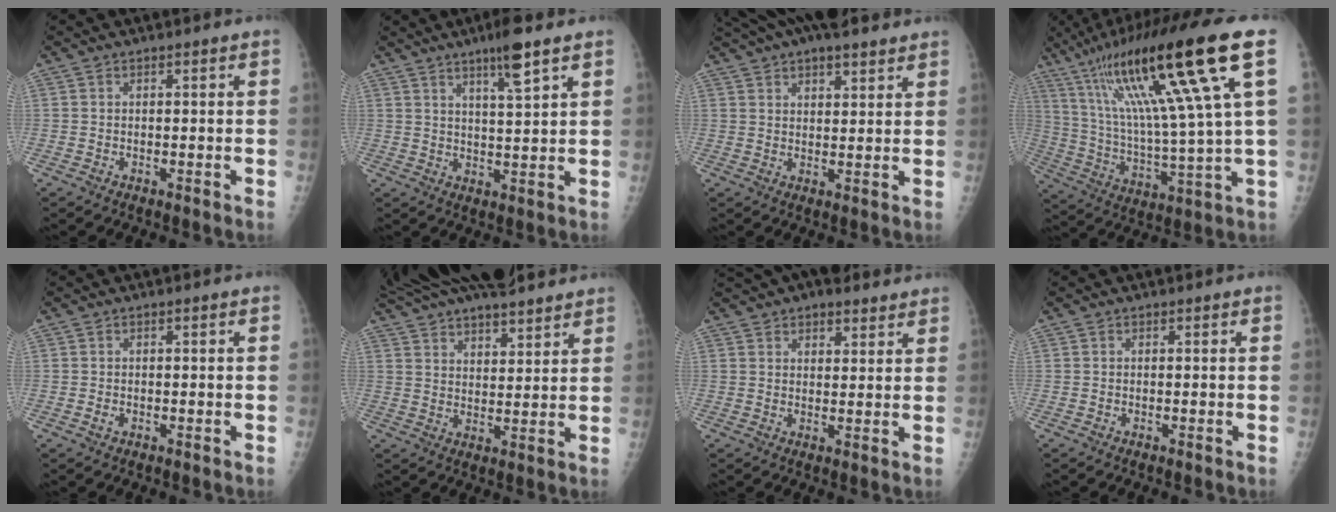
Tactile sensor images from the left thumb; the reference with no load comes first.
{"total": 7.1, "force": [4.4, 0.6, 5.5], "torque": [-0.094, -0.025, 0.076]}
{"total": 14.3, "force": [10.6, 5.3, 8.0], "torque": [-0.116, 0.010, 0.165]}
{"total": 26.1, "force": [11.7, 2.6, 23.1], "torque": [-0.412, -0.014, 0.195]}
{"total": 0.8, "force": [-0.2, 0.5, 0.7], "torque": [-0.011, 0.003, -0.002]}
{"total": 19.9, "force": [16.5, 6.1, 9.4], "torque": [-0.152, -0.010, 0.259]}
{"total": 8.4, "force": [6.1, 4.0, 4.1], "torque": [-0.036, -0.005, 0.097]}
{"total": 0.0}